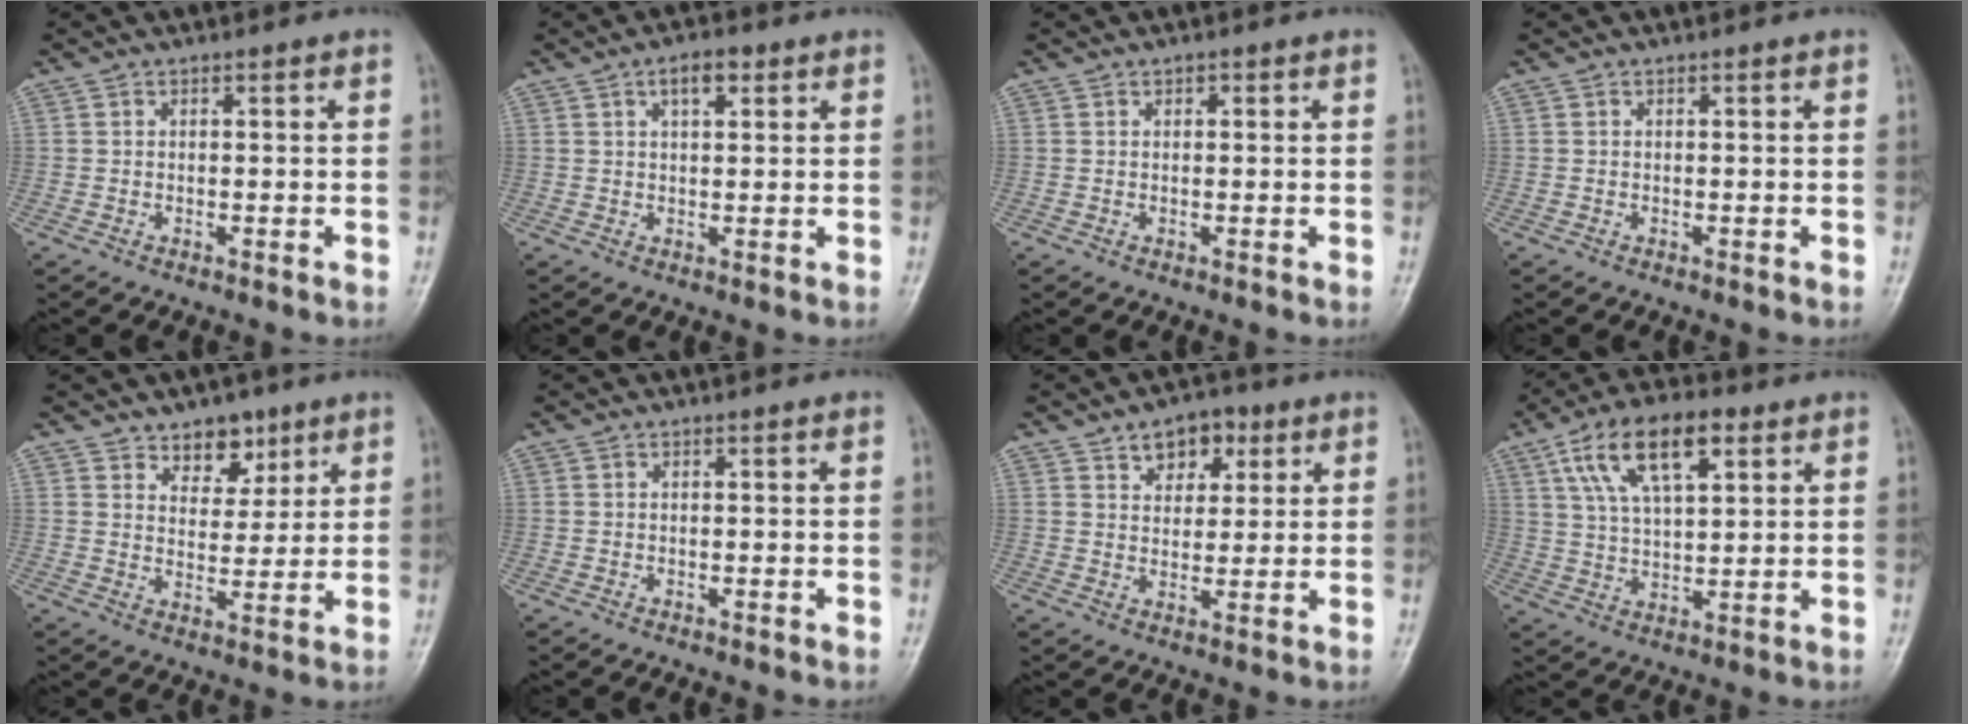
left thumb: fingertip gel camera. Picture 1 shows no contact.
{"total": 4.1, "force": [2.0, 2.0, 3.0], "torque": [-0.039, -0.002, 0.030]}
{"total": 0.8, "force": [0.4, 0.5, 0.4], "torque": [-0.002, 0.000, 0.003]}
{"total": 0.0}
{"total": 6.7, "force": [4.5, 4.3, 2.4], "torque": [0.000, -0.027, 0.073]}
{"total": 0.0}
{"total": 7.1, "force": [3.7, 4.8, 3.7], "torque": [-0.017, -0.012, 0.053]}
{"total": 13.8, "force": [6.4, 6.2, 10.5], "torque": [-0.176, -0.002, 0.113]}